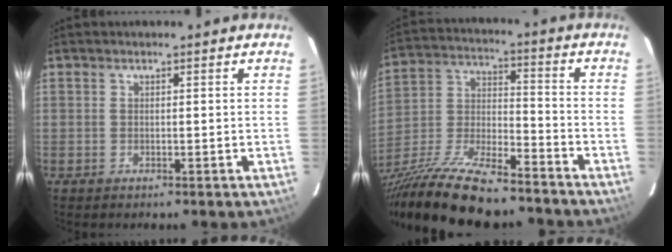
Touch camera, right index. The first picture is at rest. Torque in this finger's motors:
{"motor_torque": [1.35, -0.78, 1.05, 0.21]}